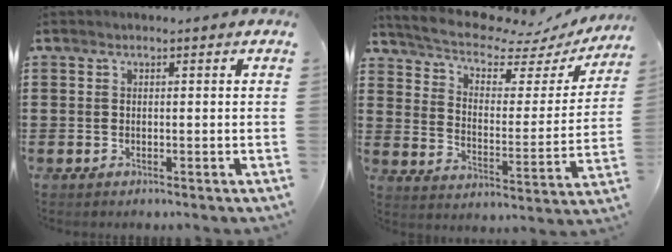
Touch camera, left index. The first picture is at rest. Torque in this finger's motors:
{"motor_torque": [2.14, 0.00, 0.39, 0.07]}